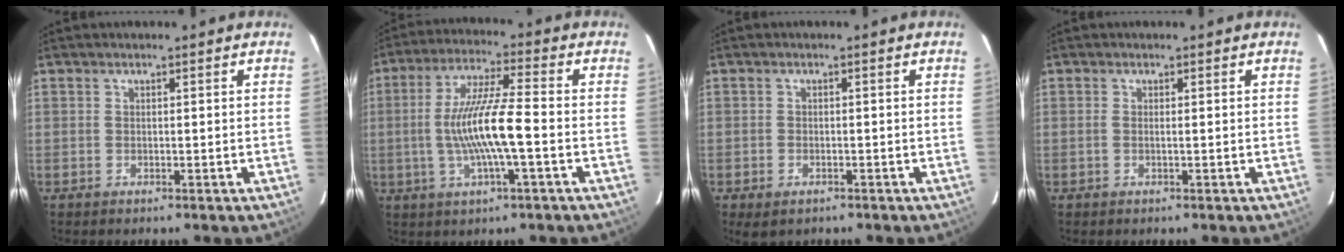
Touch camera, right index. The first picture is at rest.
{"total": 11.9, "force": [-2.1, 0.8, 11.7], "torque": [-0.227, 0.001, -0.038]}
{"total": 2.9, "force": [-1.6, 1.9, 1.4], "torque": [-0.028, -0.007, -0.024]}
{"total": 0.7, "force": [-0.1, -0.1, 0.7], "torque": [-0.014, 0.000, -0.003]}